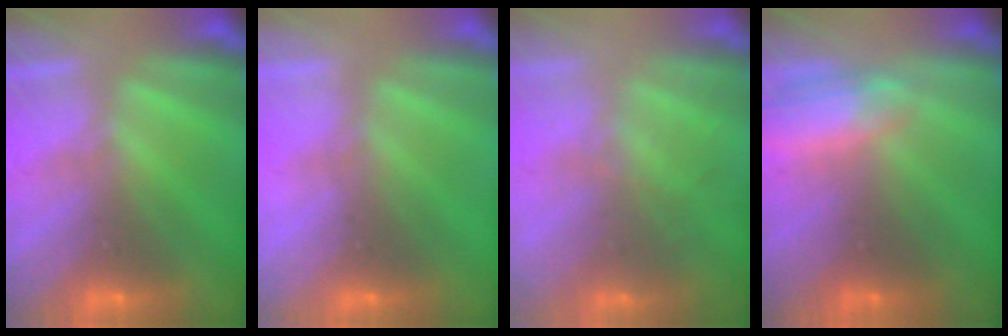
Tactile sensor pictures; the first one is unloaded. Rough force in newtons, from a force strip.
{"total": 2.3}
{"total": 7.7}
{"total": 2.7}